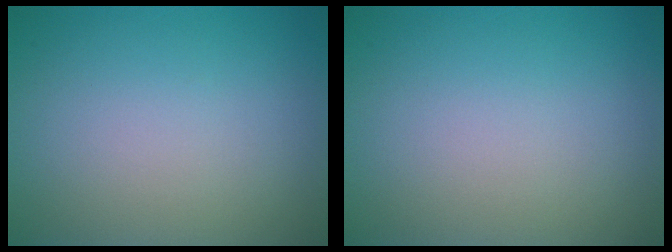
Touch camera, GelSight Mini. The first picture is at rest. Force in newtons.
{"total": 0.0}